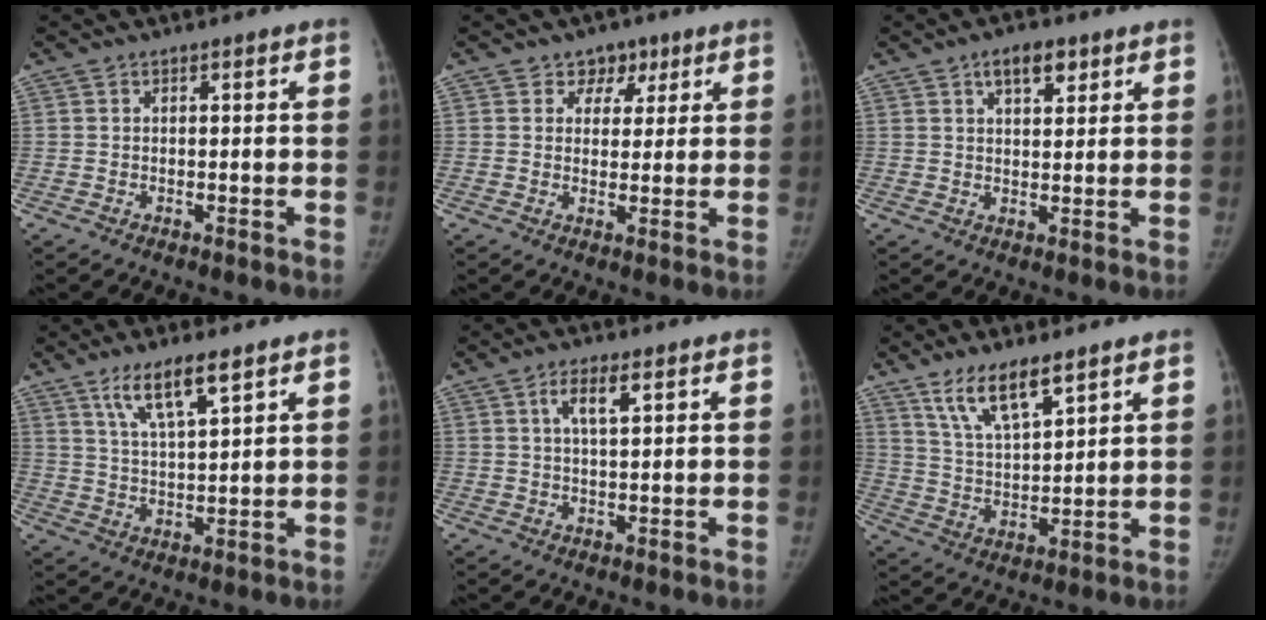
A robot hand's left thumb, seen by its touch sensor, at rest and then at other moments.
{"total": 4.4, "force": [2.4, 3.6, 0.8], "torque": [0.024, -0.007, 0.031]}
{"total": 5.4, "force": [3.0, 2.7, 3.6], "torque": [-0.035, -0.012, 0.046]}
{"total": 8.4, "force": [5.3, 1.7, 6.2], "torque": [-0.111, -0.028, 0.105]}
{"total": 4.4, "force": [1.9, 1.3, 3.7], "torque": [-0.068, -0.001, 0.036]}
{"total": 10.0, "force": [6.9, 2.9, 6.6], "torque": [-0.108, -0.038, 0.137]}